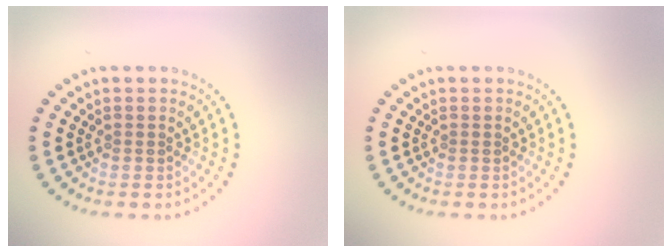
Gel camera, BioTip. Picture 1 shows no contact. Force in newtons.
{"total": 0.0}